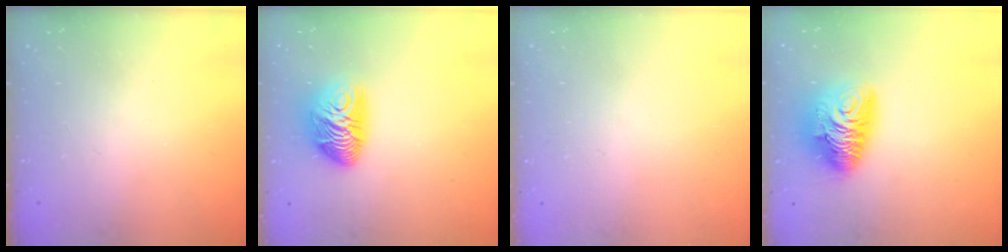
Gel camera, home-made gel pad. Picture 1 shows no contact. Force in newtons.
{"total": 11.7, "press": 11.7, "slide": 1.1}
{"total": 0.0}
{"total": 13.0, "press": 12.9, "slide": 1.6}